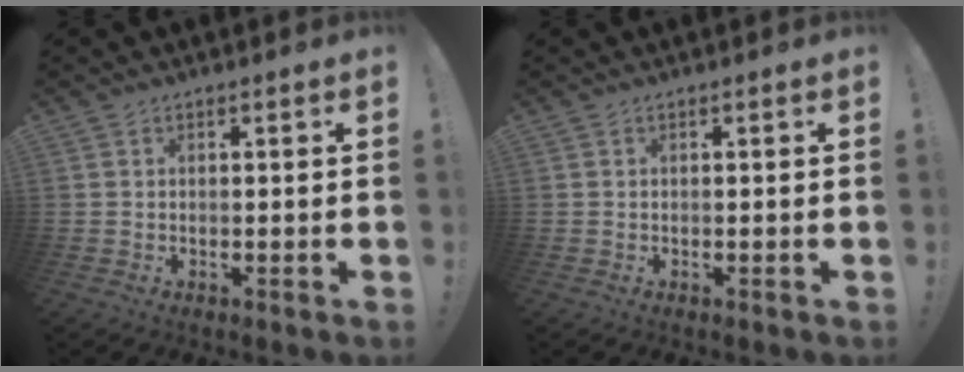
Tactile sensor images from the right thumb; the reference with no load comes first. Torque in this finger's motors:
{"motor_torque": [-0.01, 0.01, -0.04, 0.01, 0.00]}